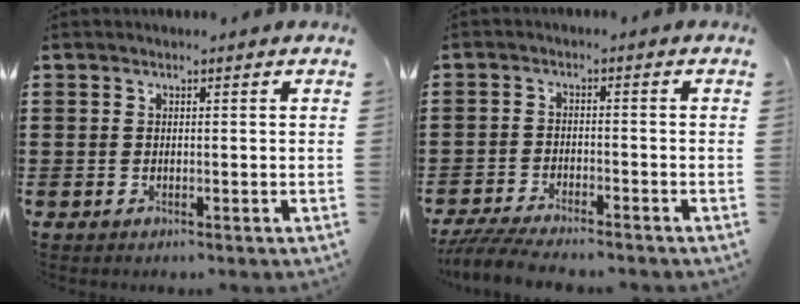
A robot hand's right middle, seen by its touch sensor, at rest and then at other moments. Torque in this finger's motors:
{"motor_torque": [0.53, -0.29, 0.12, 0.12]}